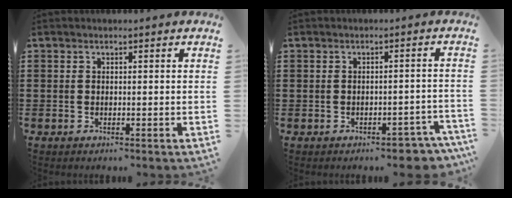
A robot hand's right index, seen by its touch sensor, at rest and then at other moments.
{"total": 3.1, "force": [-2.8, 0.9, 0.8], "torque": [-0.016, 0.005, -0.058]}